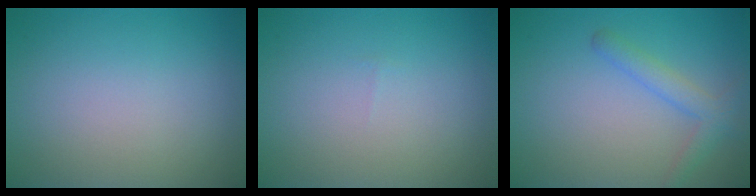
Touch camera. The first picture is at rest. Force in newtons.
{"total": 0.0}
{"total": 2.3, "press": 2.3, "slide": 0.1}